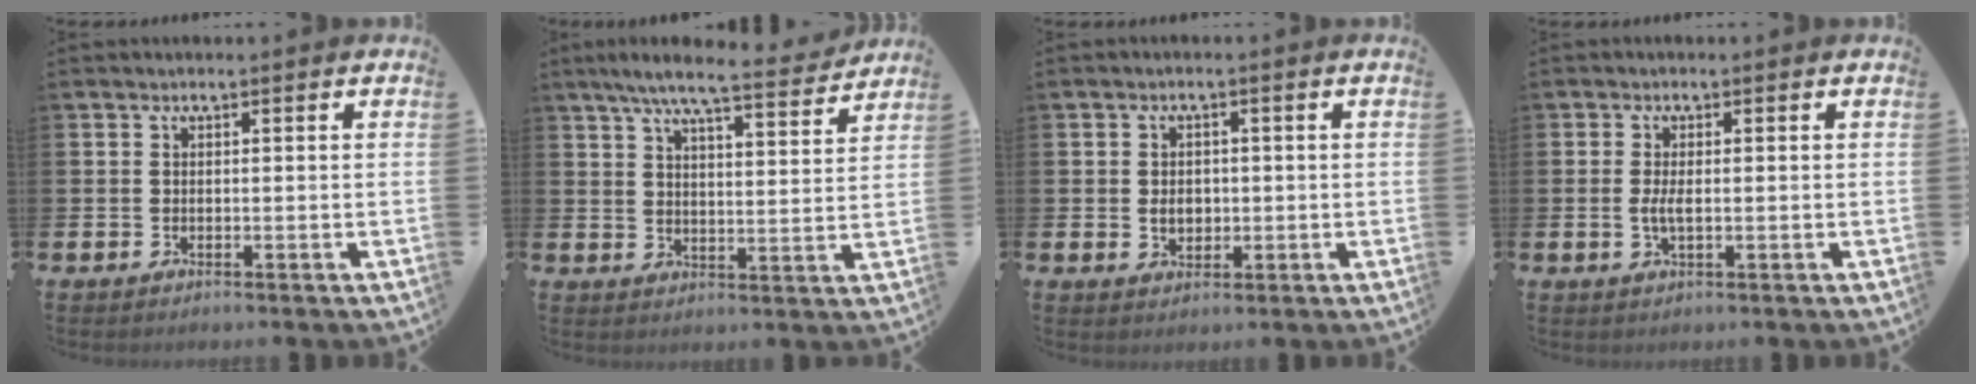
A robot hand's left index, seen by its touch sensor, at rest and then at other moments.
{"total": 7.7, "force": [6.9, 0.6, 3.4], "torque": [-0.076, -0.036, 0.119]}
{"total": 2.5, "force": [-0.1, 2.0, 1.5], "torque": [-0.010, 0.000, -0.009]}
{"total": 2.0, "force": [-0.1, 0.6, 1.8], "torque": [-0.027, -0.002, -0.005]}